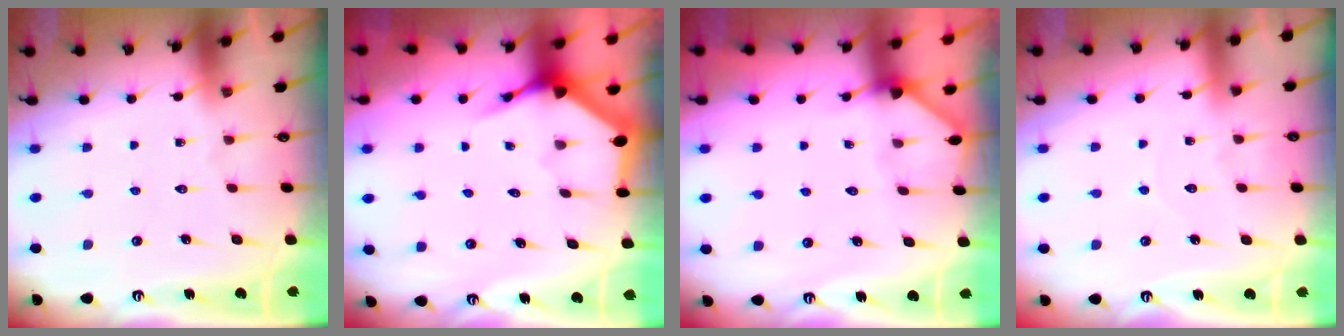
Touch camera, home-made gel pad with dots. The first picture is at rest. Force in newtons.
{"total": 3.8, "press": 3.8, "slide": 0.4}
{"total": 3.1, "press": 3.1, "slide": 0.2}
{"total": 3.7, "press": 3.7, "slide": 0.3}